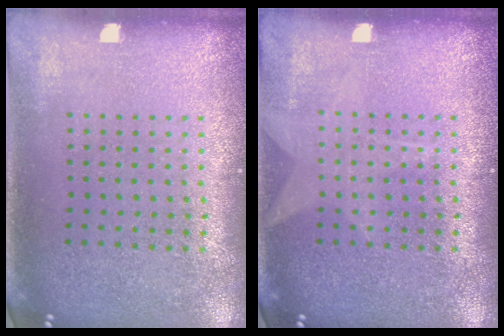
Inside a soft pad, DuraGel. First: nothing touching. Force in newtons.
{"total": 1.0, "press": 1.0, "slide": 0.1}